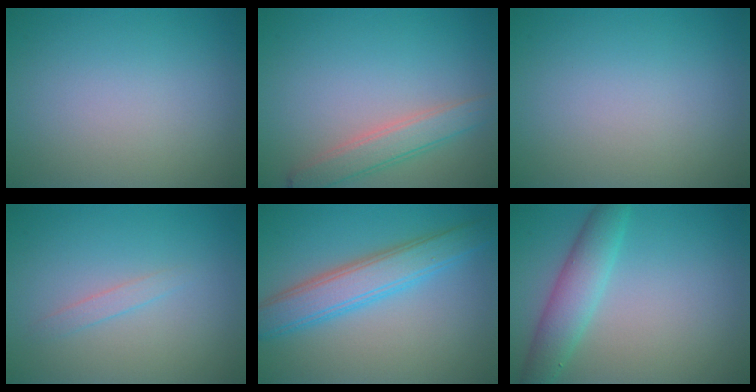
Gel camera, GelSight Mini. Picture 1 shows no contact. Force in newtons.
{"total": 2.9, "press": 2.9, "slide": 0.1}
{"total": 0.0}
{"total": 1.0, "press": 1.0, "slide": 0.1}
{"total": 4.9, "press": 4.9, "slide": 0.1}
{"total": 4.0, "press": 4.0, "slide": 0.4}